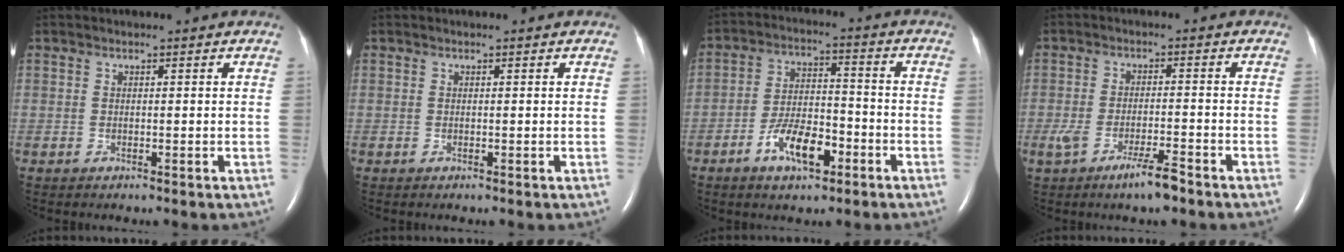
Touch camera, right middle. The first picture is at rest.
{"total": 0.0}
{"total": 8.6, "force": [-4.4, 3.3, 6.6], "torque": [-0.128, 0.006, -0.078]}
{"total": 5.2, "force": [-3.4, 0.6, 3.9], "torque": [-0.082, -0.005, -0.061]}